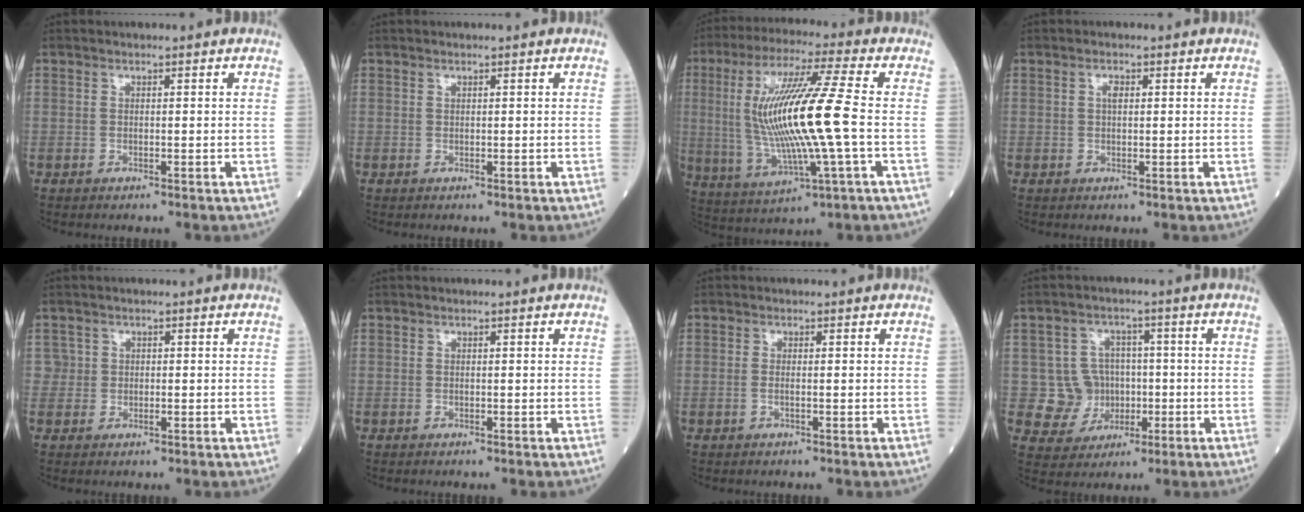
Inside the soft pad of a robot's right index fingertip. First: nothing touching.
{"total": 0.0}
{"total": 17.2, "force": [-0.1, 0.5, 17.2], "torque": [-0.353, 0.003, -0.003]}
{"total": 1.2, "force": [0.3, 0.5, 1.1], "torque": [-0.021, 0.002, 0.005]}
{"total": 1.5, "force": [0.3, 1.5, -0.1], "torque": [0.013, 0.002, 0.001]}
{"total": 0.0}
{"total": 0.7, "force": [-0.2, 0.1, 0.7], "torque": [-0.017, -0.001, -0.004]}
{"total": 6.9, "force": [-0.3, 6.8, 1.3], "torque": [-0.025, 0.017, 0.003]}